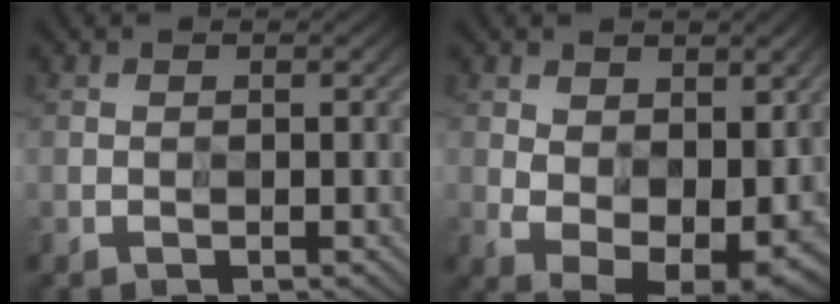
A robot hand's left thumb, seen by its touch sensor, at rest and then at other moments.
{"total": 8.5, "force": [1.2, 5.5, 6.3], "torque": [-0.122, -0.019, 0.033]}